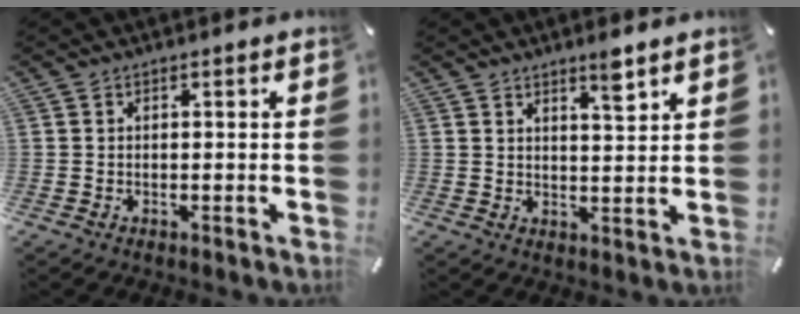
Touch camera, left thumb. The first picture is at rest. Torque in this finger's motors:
{"motor_torque": [0.38, -0.27, 0.07, 0.07, 0.01]}